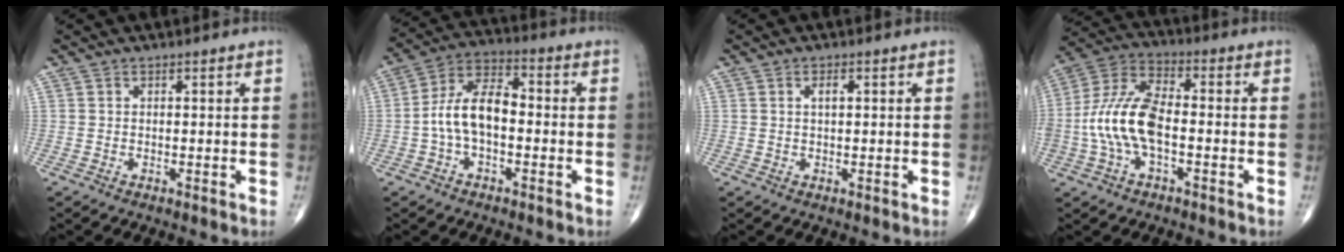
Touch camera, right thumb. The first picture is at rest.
{"total": 10.2, "force": [-1.4, 5.5, 8.5], "torque": [-0.155, 0.039, -0.035]}
{"total": 1.6, "force": [0.5, 0.6, 1.4], "torque": [-0.025, 0.001, 0.009]}
{"total": 13.2, "force": [-2.2, 6.5, 11.2], "torque": [-0.241, 0.038, -0.046]}